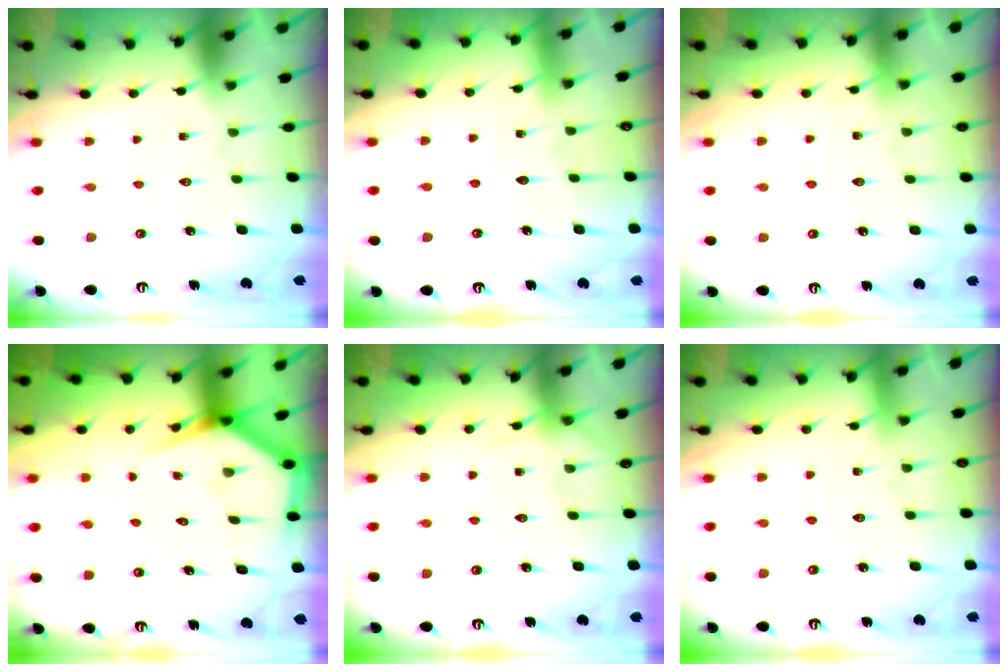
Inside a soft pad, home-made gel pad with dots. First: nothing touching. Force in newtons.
{"total": 5.9, "press": 5.9, "slide": 0.5}
{"total": 4.1, "press": 4.0, "slide": 0.5}
{"total": 3.4, "press": 3.4, "slide": 0.3}
{"total": 5.0, "press": 4.9, "slide": 0.6}
{"total": 2.7, "press": 2.7, "slide": 0.3}